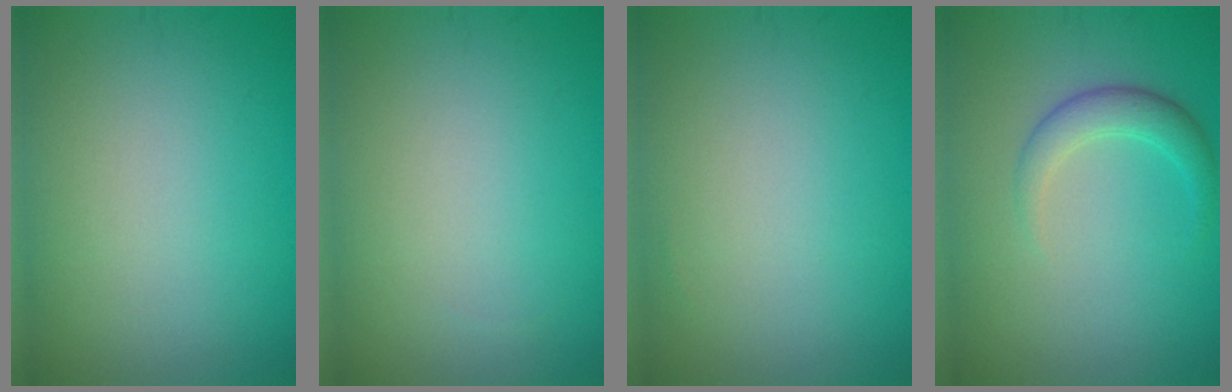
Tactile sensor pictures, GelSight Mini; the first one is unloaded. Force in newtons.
{"total": 0.0}
{"total": 0.0}
{"total": 2.5, "press": 2.5, "slide": 0.1}